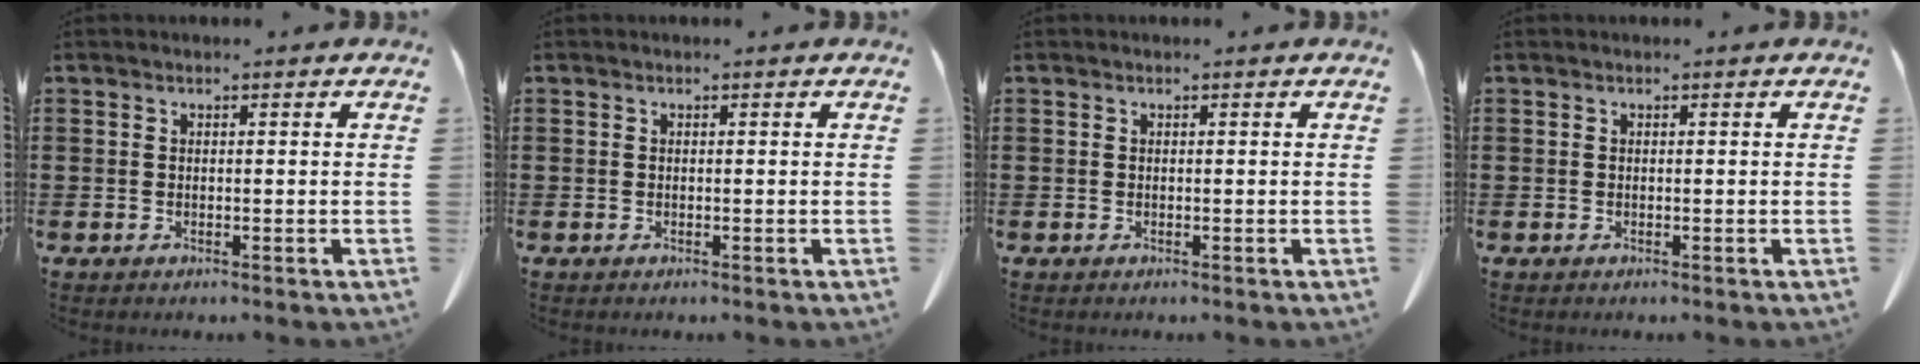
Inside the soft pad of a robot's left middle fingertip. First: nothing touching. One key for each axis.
{"total": 0.0}
{"total": 0.0}
{"total": 0.0}